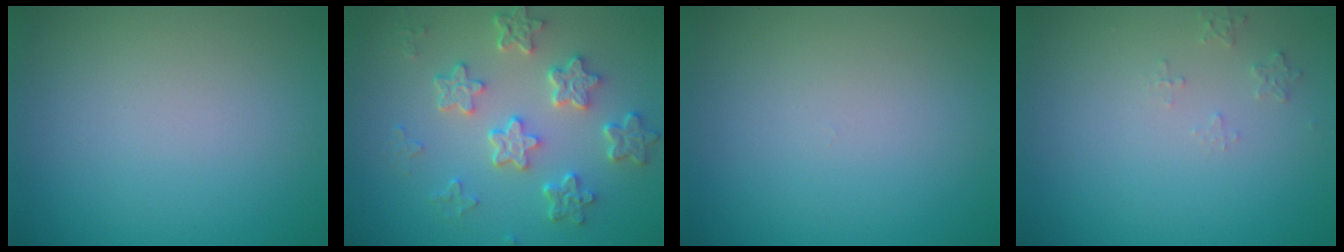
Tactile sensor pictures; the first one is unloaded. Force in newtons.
{"total": 5.6, "press": 4.3, "slide": 3.6}
{"total": 0.0}
{"total": 1.1, "press": 1.1, "slide": 0.2}